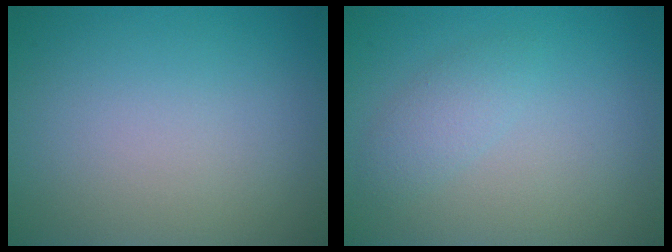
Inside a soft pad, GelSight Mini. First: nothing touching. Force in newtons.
{"total": 1.6, "press": 1.6, "slide": 0.0}